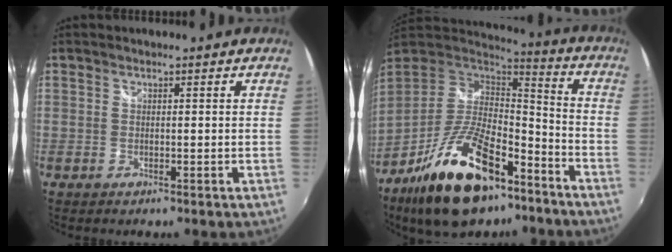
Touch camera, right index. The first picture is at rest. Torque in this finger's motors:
{"motor_torque": [0.69, -0.65, 1.05, 0.21]}